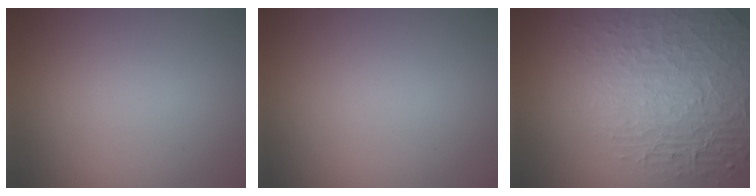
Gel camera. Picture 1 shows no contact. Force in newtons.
{"total": 0.0}
{"total": 8.4, "press": 5.7, "slide": 6.2}